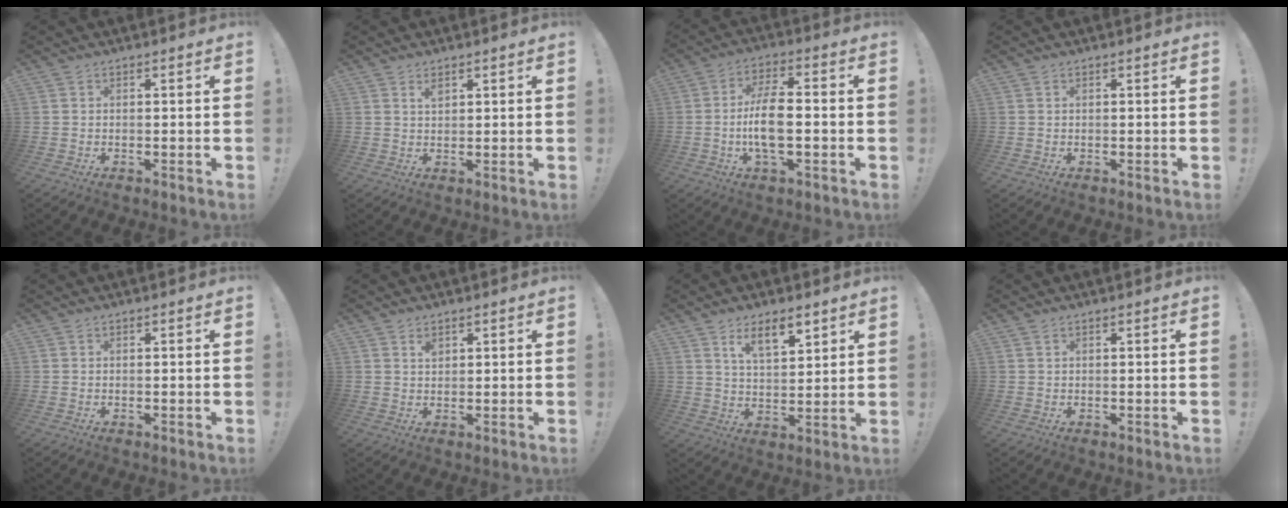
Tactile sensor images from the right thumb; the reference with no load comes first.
{"total": 2.0, "force": [1.4, 0.9, 1.2], "torque": [-0.017, -0.004, 0.024]}
{"total": 10.6, "force": [-1.8, 4.1, 9.6], "torque": [-0.203, 0.003, -0.036]}
{"total": 0.0}
{"total": 0.0}
{"total": 1.8, "force": [1.2, 1.1, 0.8], "torque": [0.003, -0.011, 0.018]}
{"total": 9.3, "force": [6.1, 3.6, 6.0], "torque": [-0.091, -0.024, 0.107]}
{"total": 0.7, "force": [0.5, 0.2, 0.4], "torque": [-0.006, -0.001, 0.008]}